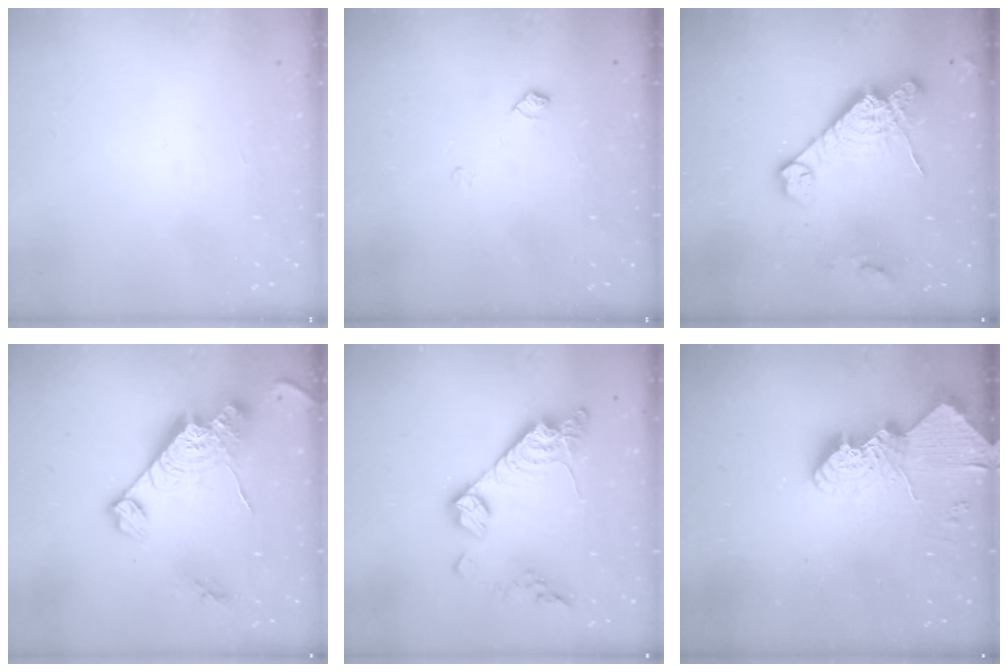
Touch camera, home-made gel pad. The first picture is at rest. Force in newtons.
{"total": 5.2, "press": 5.2, "slide": 0.5}
{"total": 17.7, "press": 17.6, "slide": 1.7}
{"total": 16.7, "press": 16.7, "slide": 1.3}
{"total": 15.1, "press": 15.0, "slide": 1.0}
{"total": 12.9, "press": 12.9, "slide": 1.3}